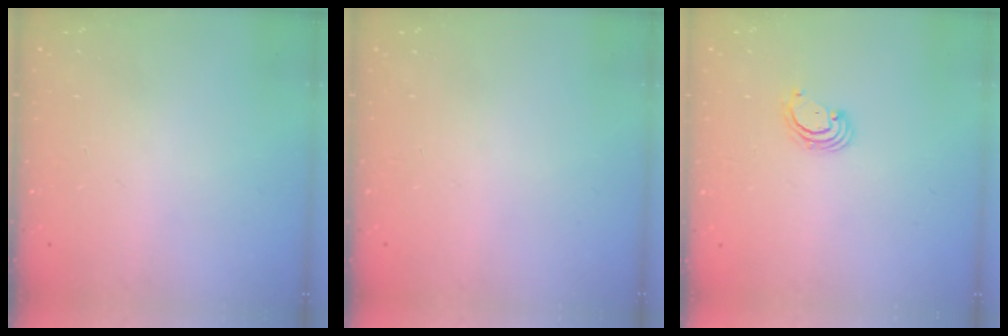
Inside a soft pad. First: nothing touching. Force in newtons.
{"total": 0.0}
{"total": 2.3, "press": 2.3, "slide": 0.1}